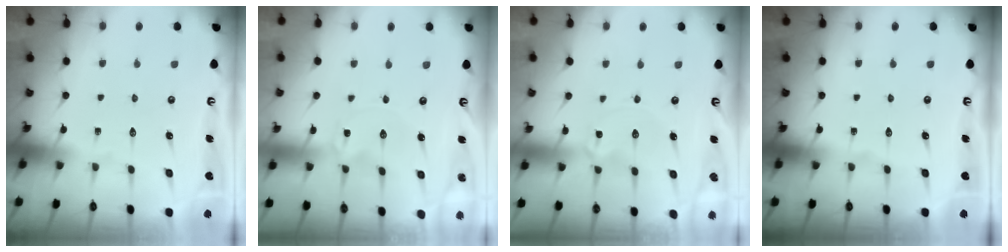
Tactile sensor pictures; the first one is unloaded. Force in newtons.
{"total": 0.0}
{"total": 1.7, "press": 1.6, "slide": 0.1}
{"total": 0.0}